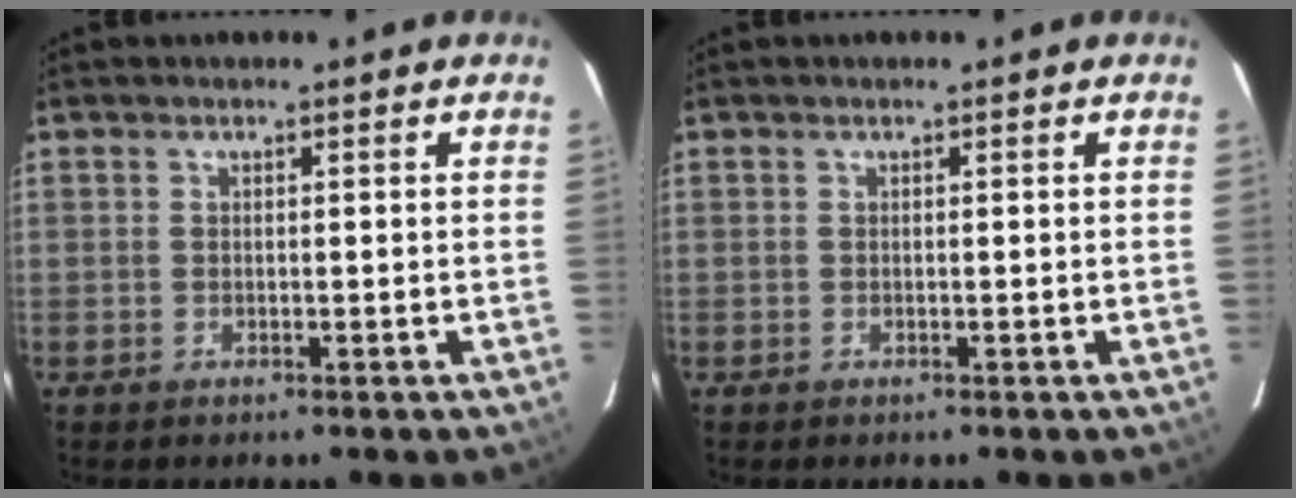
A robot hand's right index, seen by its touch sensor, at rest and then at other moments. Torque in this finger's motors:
{"motor_torque": [-0.01, 0.00, 0.02, 0.00]}